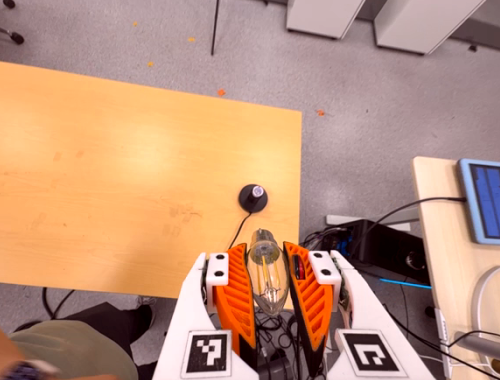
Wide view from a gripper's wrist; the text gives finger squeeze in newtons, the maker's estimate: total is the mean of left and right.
{"total": 19.7, "left": 21.3, "right": 18.0}